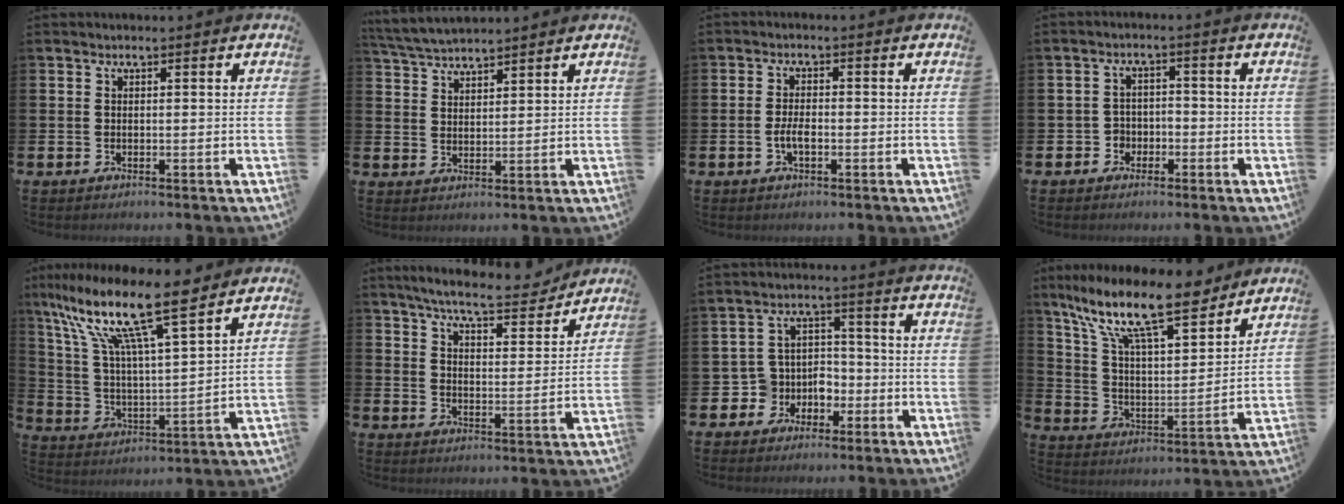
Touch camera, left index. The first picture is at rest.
{"total": 4.2, "force": [4.1, 0.4, 0.5], "torque": [-0.028, -0.015, 0.076]}
{"total": 2.5, "force": [-0.7, 1.1, 2.2], "torque": [-0.037, 0.002, -0.015]}
{"total": 2.6, "force": [-1.7, 1.9, 0.3], "torque": [-0.018, 0.008, -0.040]}
{"total": 13.5, "force": [10.3, 2.6, 8.4], "torque": [-0.186, -0.062, 0.172]}
{"total": 7.2, "force": [6.8, 0.7, 2.3], "torque": [-0.057, -0.045, 0.115]}
{"total": 5.2, "force": [-1.8, 4.8, 0.6], "torque": [-0.042, 0.001, -0.038]}
{"total": 13.8, "force": [10.8, 3.7, 7.8], "torque": [-0.168, -0.063, 0.183]}